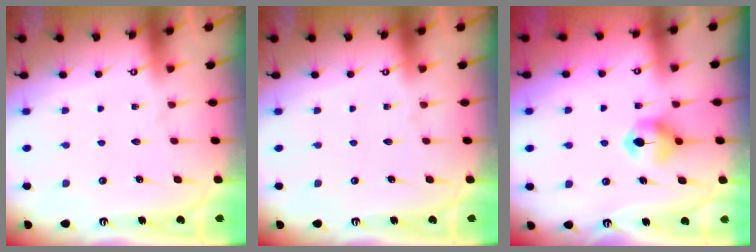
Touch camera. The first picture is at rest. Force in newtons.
{"total": 0.0}
{"total": 6.9, "press": 6.8, "slide": 0.4}